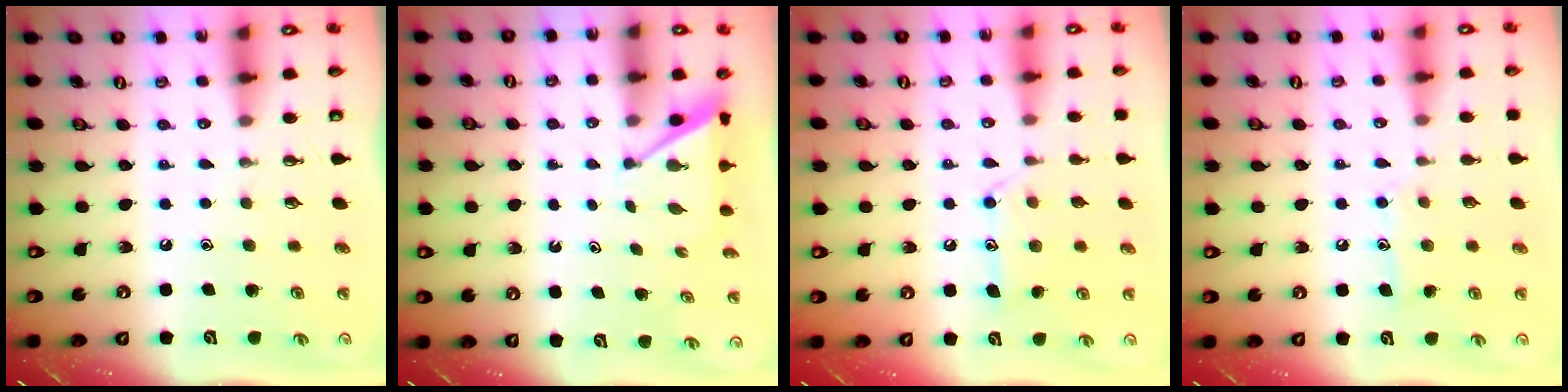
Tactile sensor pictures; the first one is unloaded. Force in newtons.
{"total": 3.9, "press": 3.9, "slide": 0.3}
{"total": 12.8, "press": 12.8, "slide": 0.8}
{"total": 7.9, "press": 7.9, "slide": 0.6}